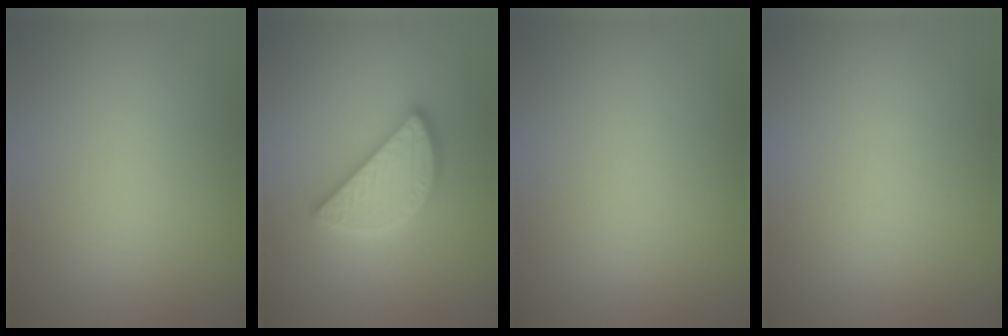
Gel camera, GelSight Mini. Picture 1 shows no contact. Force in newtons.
{"total": 4.7, "press": 4.7, "slide": 0.5}
{"total": 0.0}
{"total": 0.0}